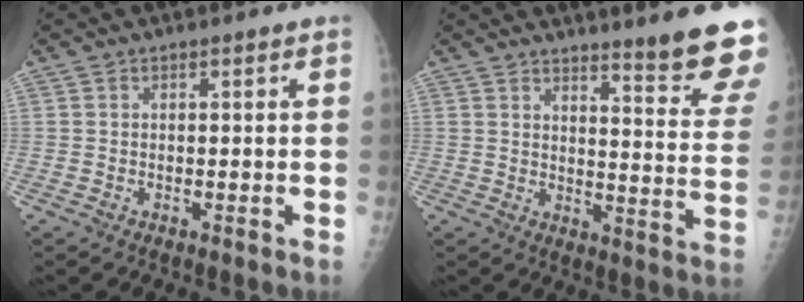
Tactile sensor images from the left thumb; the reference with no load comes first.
{"total": 14.5, "force": [12.0, 0.8, 8.0], "torque": [-0.081, -0.112, 0.147]}